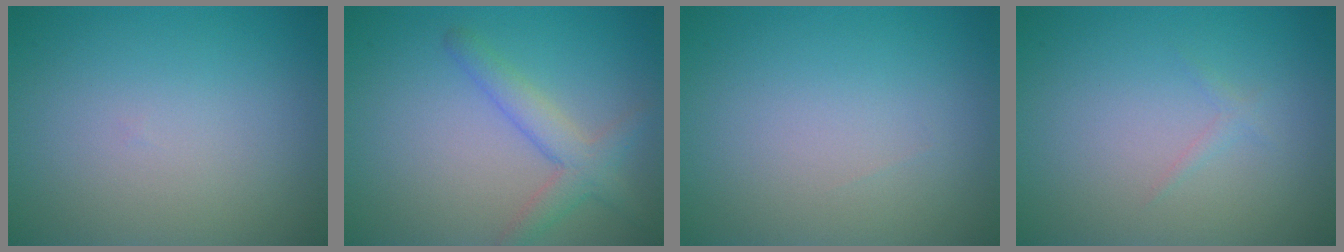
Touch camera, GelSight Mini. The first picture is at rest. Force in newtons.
{"total": 3.0, "press": 3.0, "slide": 0.2}
{"total": 0.0}
{"total": 0.7, "press": 0.7, "slide": 0.0}